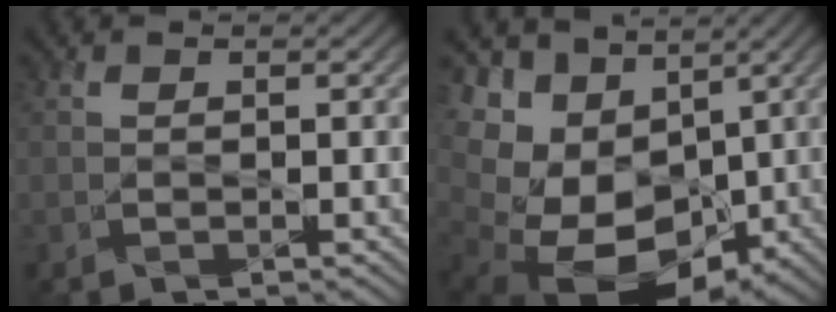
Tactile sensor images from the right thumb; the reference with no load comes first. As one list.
[{"total": 18.2, "force": [-1.2, 14.3, 11.3], "torque": [-0.254, -0.046, 0.001]}]